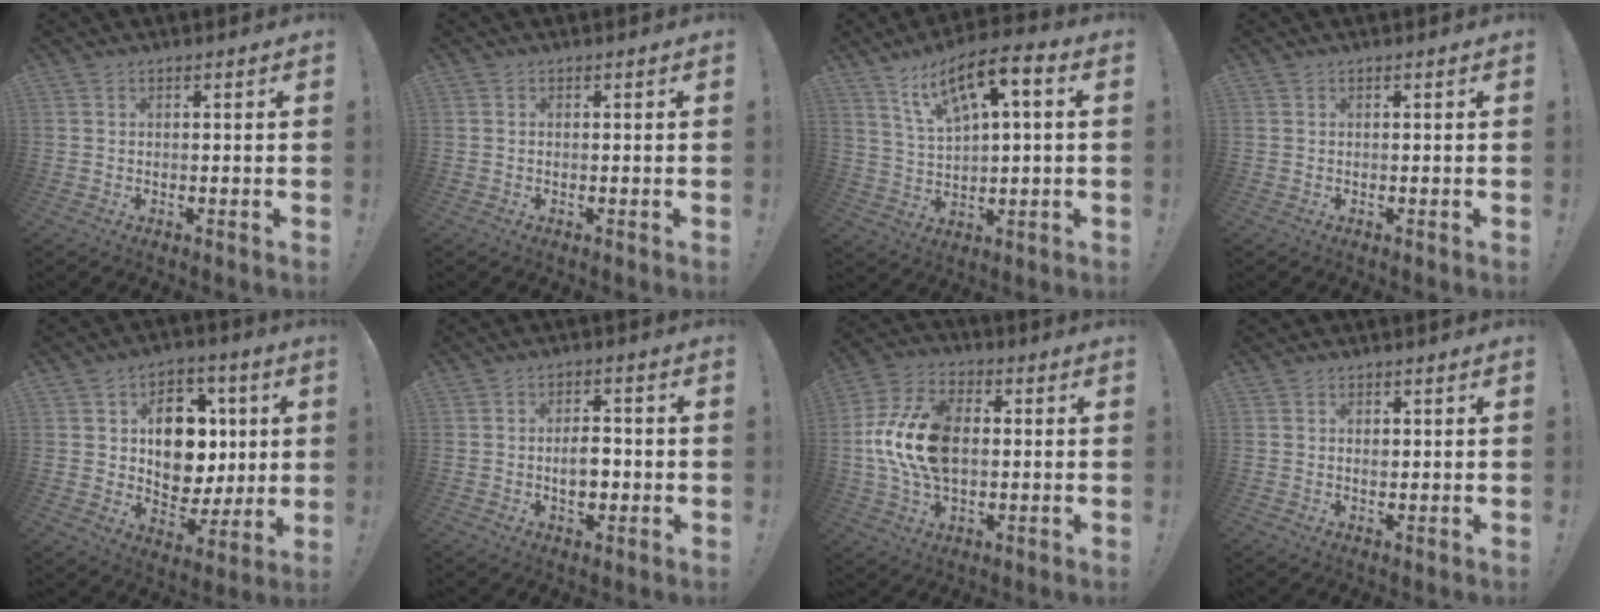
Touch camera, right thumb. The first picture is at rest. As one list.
[{"total": 0.0}, {"total": 11.3, "force": [5.3, 3.4, 9.3], "torque": [-0.165, -0.019, 0.092]}, {"total": 0.0}, {"total": 15.0, "force": [3.7, 11.6, 8.8], "torque": [-0.103, -0.011, 0.076]}, {"total": 6.0, "force": [-1.1, 3.7, 4.6], "torque": [-0.062, 0.002, -0.024]}, {"total": 18.8, "force": [0.2, 12.2, 14.3], "torque": [-0.268, 0.016, 0.008]}, {"total": 0.9, "force": [0.3, 0.6, 0.6], "torque": [-0.004, 0.000, 0.003]}]